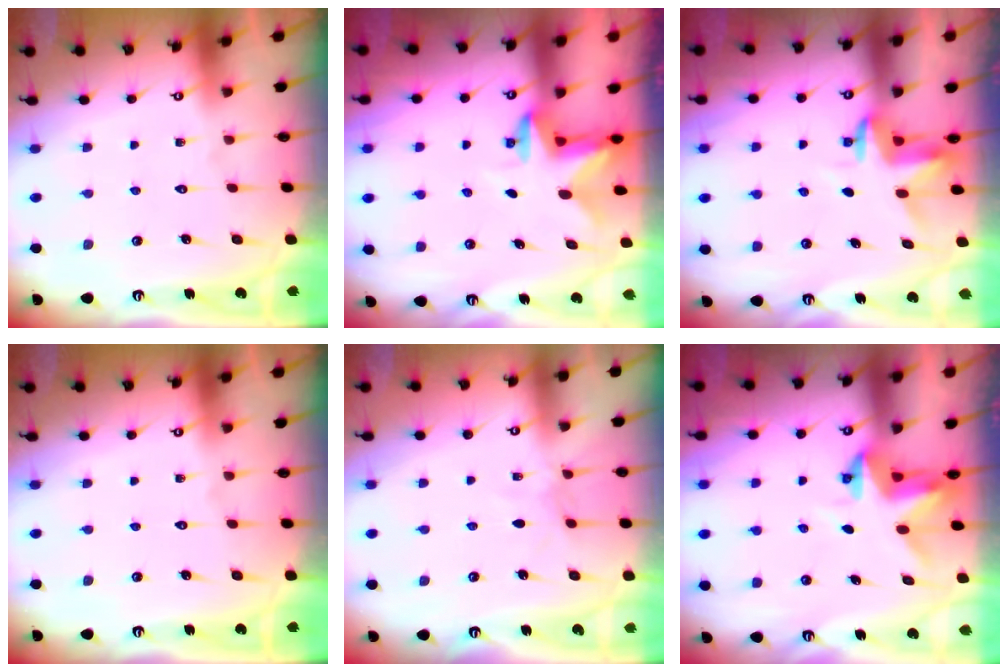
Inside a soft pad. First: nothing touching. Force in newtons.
{"total": 2.8, "press": 2.7, "slide": 0.5}
{"total": 3.6, "press": 3.6, "slide": 0.2}
{"total": 0.0}
{"total": 3.2, "press": 3.1, "slide": 0.4}
{"total": 3.4, "press": 3.4, "slide": 0.0}